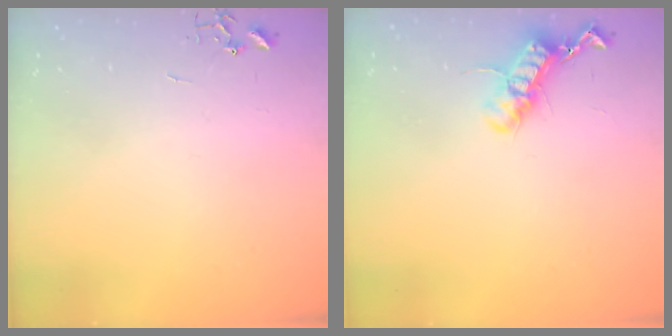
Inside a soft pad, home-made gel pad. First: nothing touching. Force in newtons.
{"total": 12.8, "press": 12.8, "slide": 0.8}